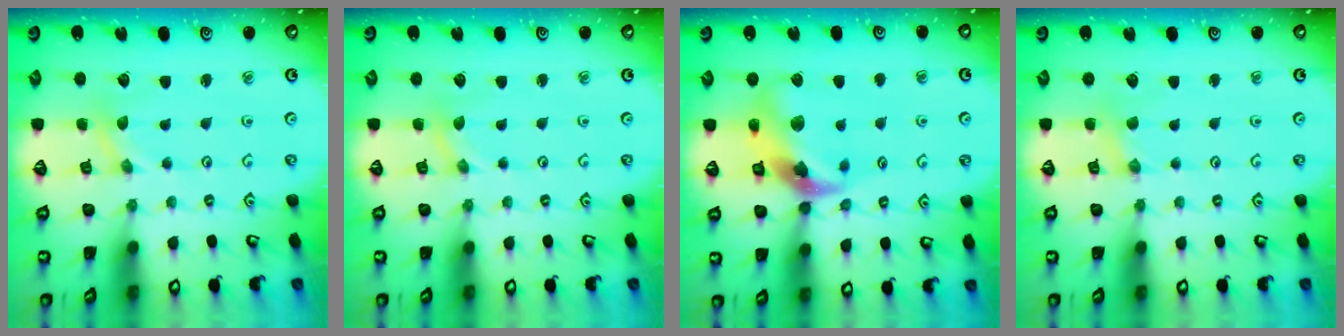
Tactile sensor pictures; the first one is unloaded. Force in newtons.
{"total": 0.0}
{"total": 12.9, "press": 12.7, "slide": 1.7}
{"total": 1.2, "press": 1.2, "slide": 0.3}